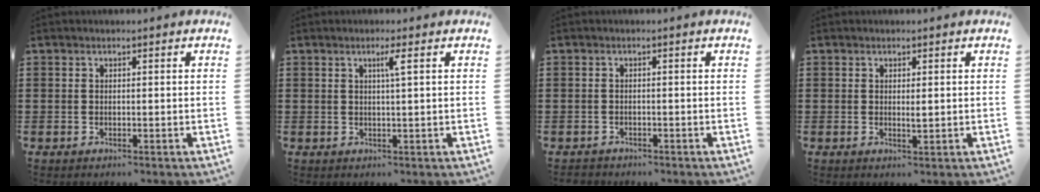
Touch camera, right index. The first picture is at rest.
{"total": 2.1, "force": [0.7, -0.2, 2.0], "torque": [-0.038, -0.002, 0.009]}
{"total": 1.0, "force": [-0.9, 0.4, -0.1], "torque": [-0.002, 0.002, -0.022]}
{"total": 1.4, "force": [0.2, 0.3, 1.3], "torque": [-0.026, 0.002, 0.003]}